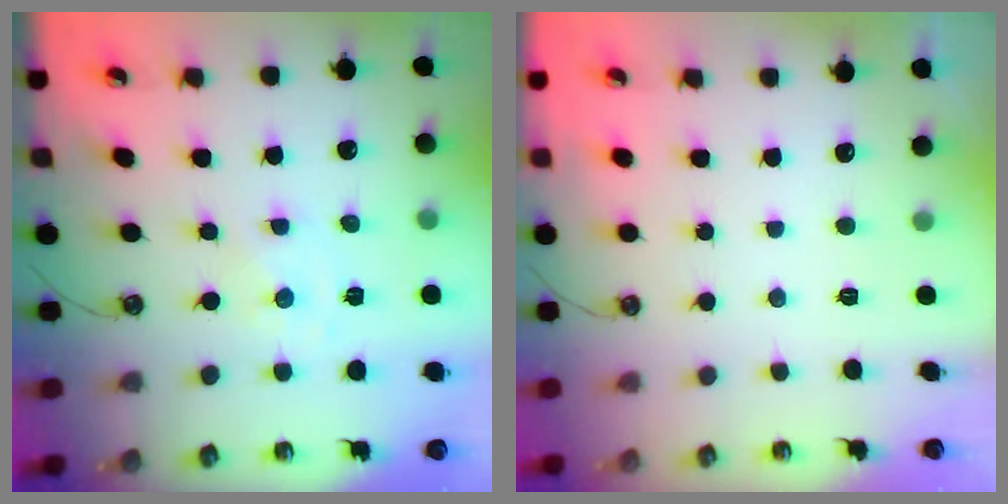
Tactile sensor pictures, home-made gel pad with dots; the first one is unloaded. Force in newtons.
{"total": 0.0}